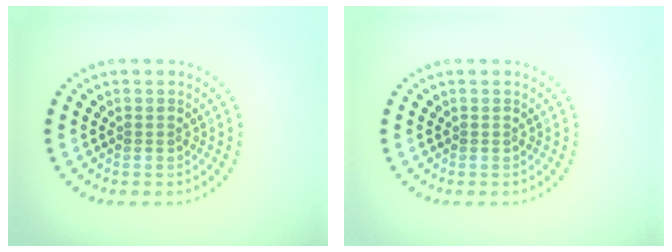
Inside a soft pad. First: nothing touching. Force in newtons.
{"total": 0.0}